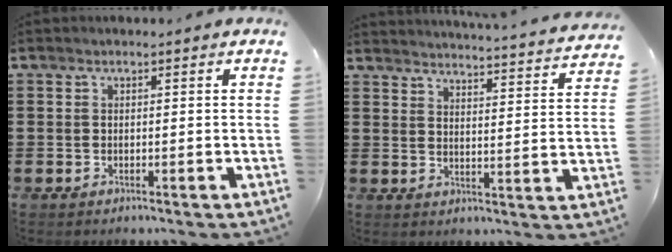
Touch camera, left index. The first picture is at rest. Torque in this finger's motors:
{"motor_torque": [1.08, -1.06, 0.56, 0.09]}